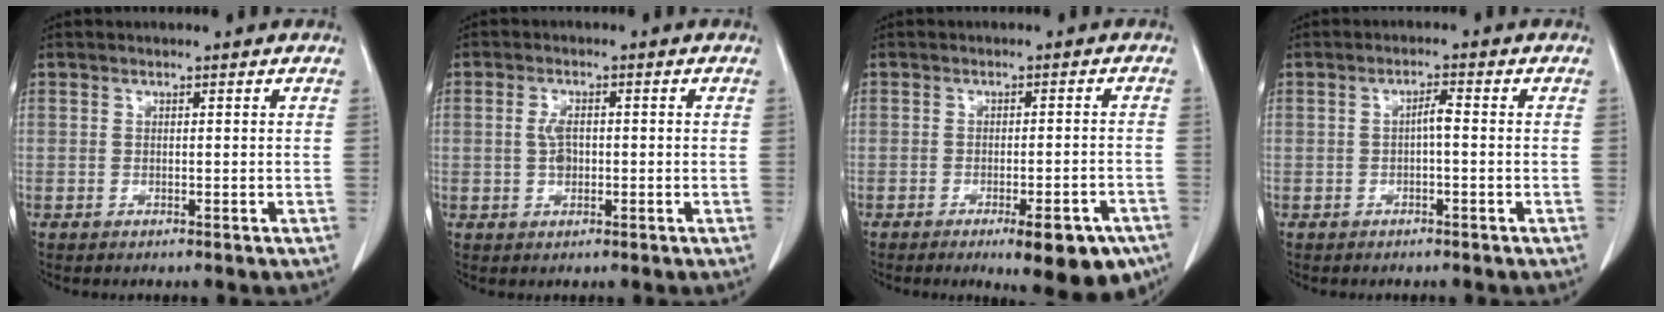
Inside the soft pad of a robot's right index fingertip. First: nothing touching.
{"total": 2.8, "force": [-0.1, 1.5, 2.4], "torque": [-0.046, 0.004, -0.004]}
{"total": 10.3, "force": [-6.9, 2.8, 7.2], "torque": [-0.060, 0.002, -0.090]}
{"total": 1.9, "force": [-0.3, 0.3, 1.9], "torque": [-0.032, 0.005, -0.006]}